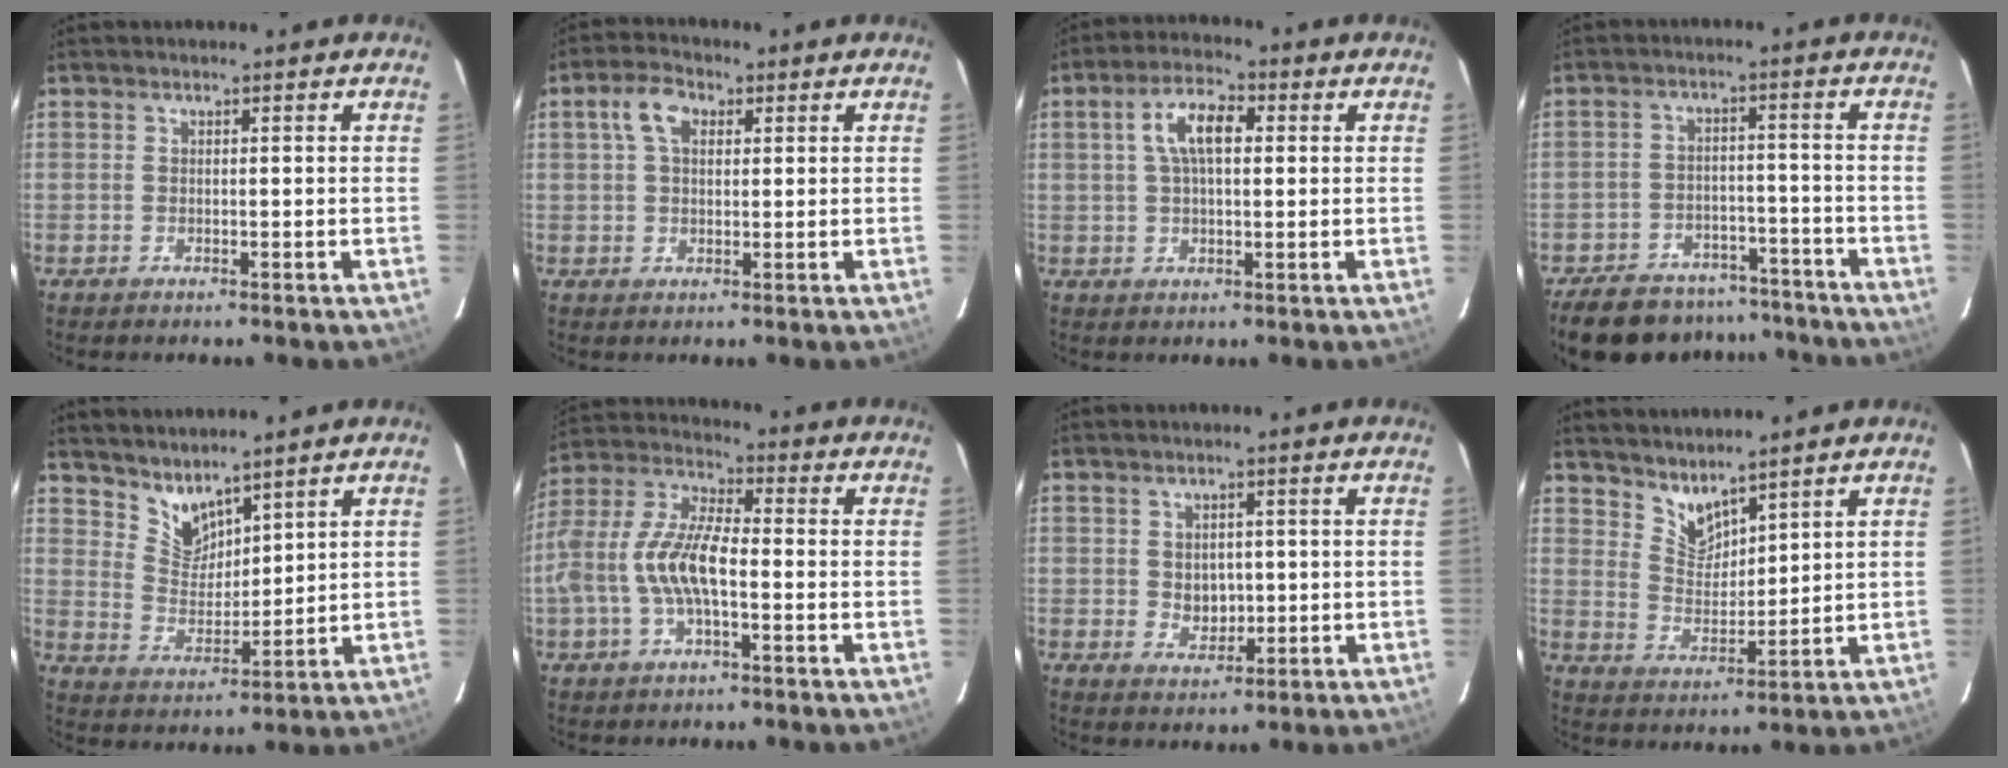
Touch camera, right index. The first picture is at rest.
{"total": 5.2, "force": [1.8, 3.3, 3.6], "torque": [-0.071, 0.019, 0.033]}
{"total": 7.3, "force": [1.6, 3.4, 6.3], "torque": [-0.119, 0.018, 0.029]}
{"total": 19.0, "force": [-15.8, 8.2, 6.8], "torque": [-0.158, 0.028, -0.209]}
{"total": 6.6, "force": [5.8, 2.6, 1.9], "torque": [-0.027, -0.004, 0.120]}
{"total": 13.1, "force": [-2.7, 4.9, 11.9], "torque": [-0.248, 0.005, -0.053]}
{"total": 4.3, "force": [0.1, 3.6, 2.3], "torque": [-0.036, 0.000, 0.010]}
{"total": 6.0, "force": [5.4, 1.9, 2.0], "torque": [-0.029, -0.005, 0.108]}